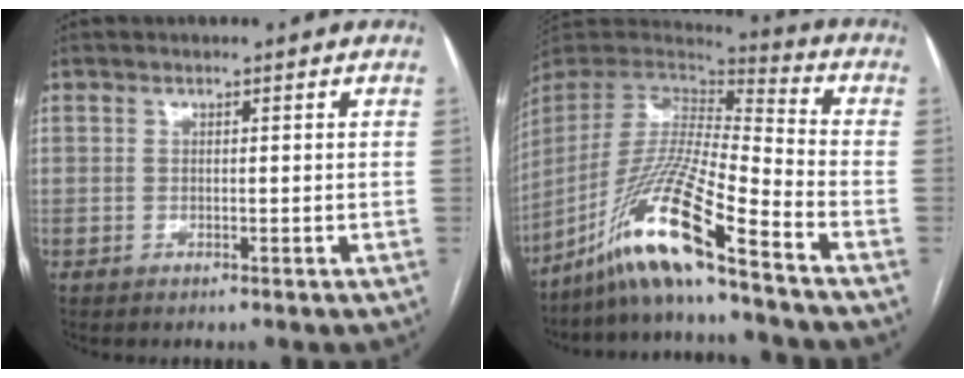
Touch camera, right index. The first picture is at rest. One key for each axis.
{"total": 17.5, "fx": -12.5, "fy": -0.7, "fz": 12.3, "tx": -0.259, "ty": -0.021, "tz": -0.236}